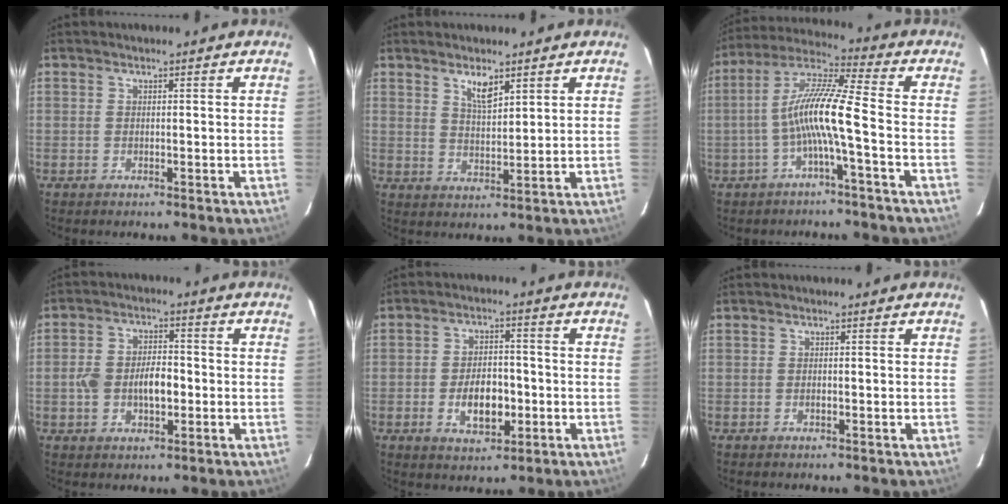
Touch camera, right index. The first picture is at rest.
{"total": 4.5, "force": [2.9, 1.5, 3.0], "torque": [-0.053, -0.005, 0.054]}
{"total": 10.4, "force": [-2.9, 0.0, 10.0], "torque": [-0.207, 0.017, -0.055]}
{"total": 7.7, "force": [-1.4, 4.4, 6.1], "torque": [-0.122, 0.011, -0.022]}
{"total": 8.2, "force": [-2.3, 4.5, 6.4], "torque": [-0.122, 0.007, -0.029]}
{"total": 0.7, "force": [-0.3, 0.3, 0.6], "torque": [-0.009, 0.002, -0.005]}